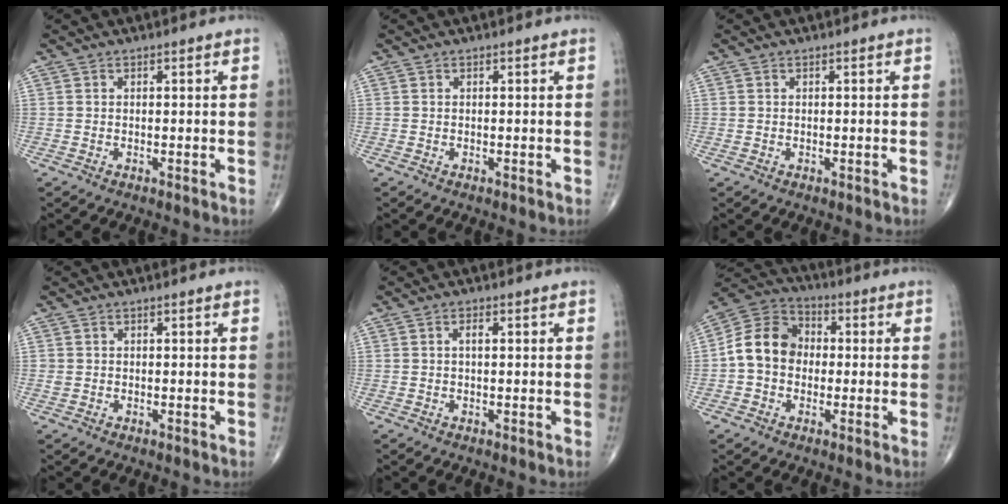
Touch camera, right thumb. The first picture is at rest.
{"total": 0.0}
{"total": 0.0}
{"total": 0.9, "force": [0.0, 0.8, 0.3], "torque": [-0.002, 0.002, 0.003]}
{"total": 1.4, "force": [0.2, 0.5, 1.2], "torque": [-0.021, 0.003, 0.002]}
{"total": 10.9, "force": [-0.5, 8.9, 6.4], "torque": [-0.102, 0.035, -0.023]}